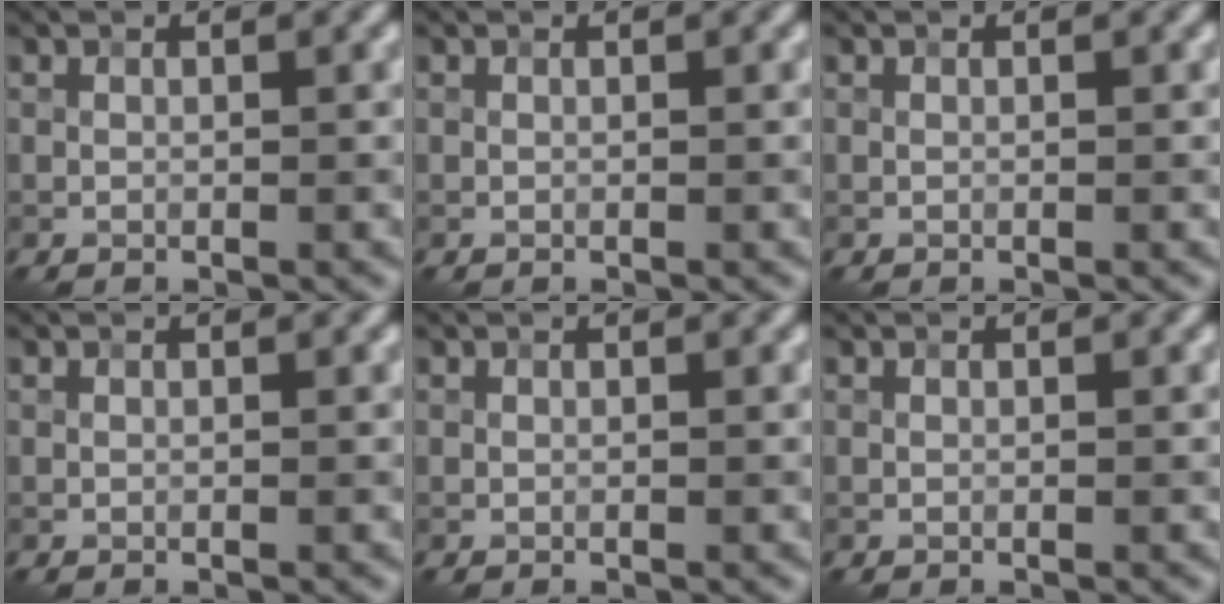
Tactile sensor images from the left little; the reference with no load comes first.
{"total": 0.0}
{"total": 0.0}
{"total": 0.0}
{"total": 0.0}
{"total": 0.0}